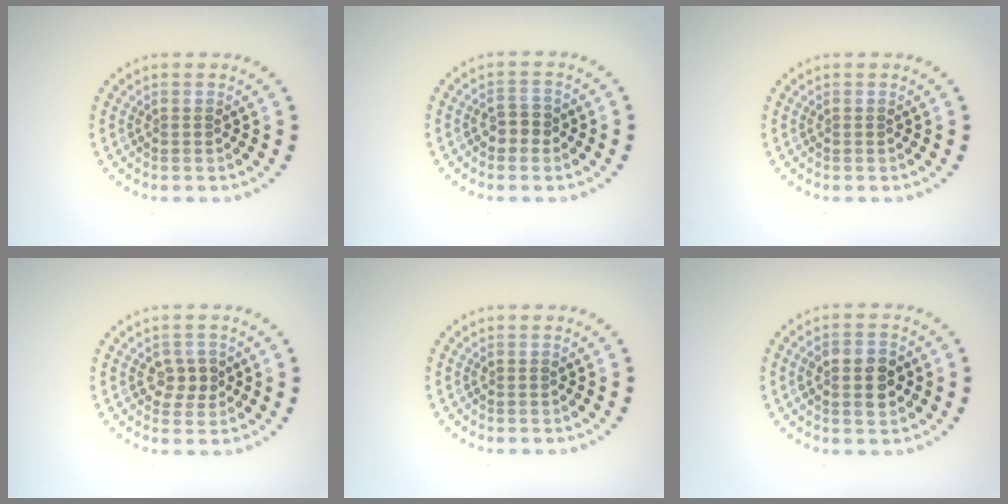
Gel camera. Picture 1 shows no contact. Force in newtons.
{"total": 1.8, "press": 1.7, "slide": 0.5}
{"total": 0.0}
{"total": 2.2, "press": 2.1, "slide": 0.6}
{"total": 0.0}
{"total": 3.9, "press": 3.9, "slide": 0.2}